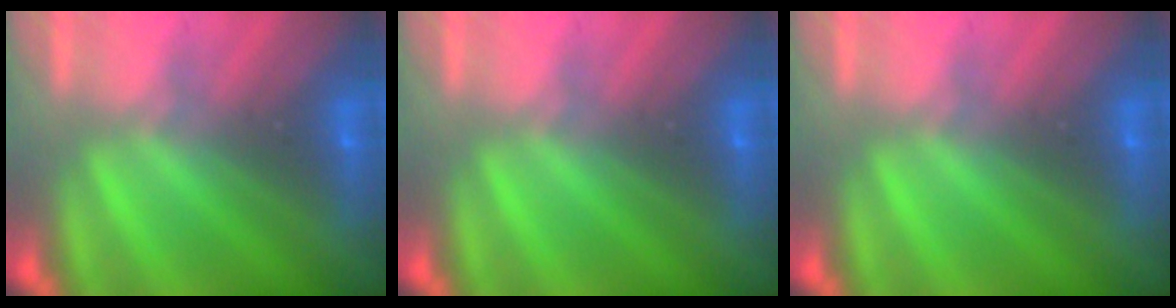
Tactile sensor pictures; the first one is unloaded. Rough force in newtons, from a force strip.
{"total": 0.0}
{"total": 0.0}